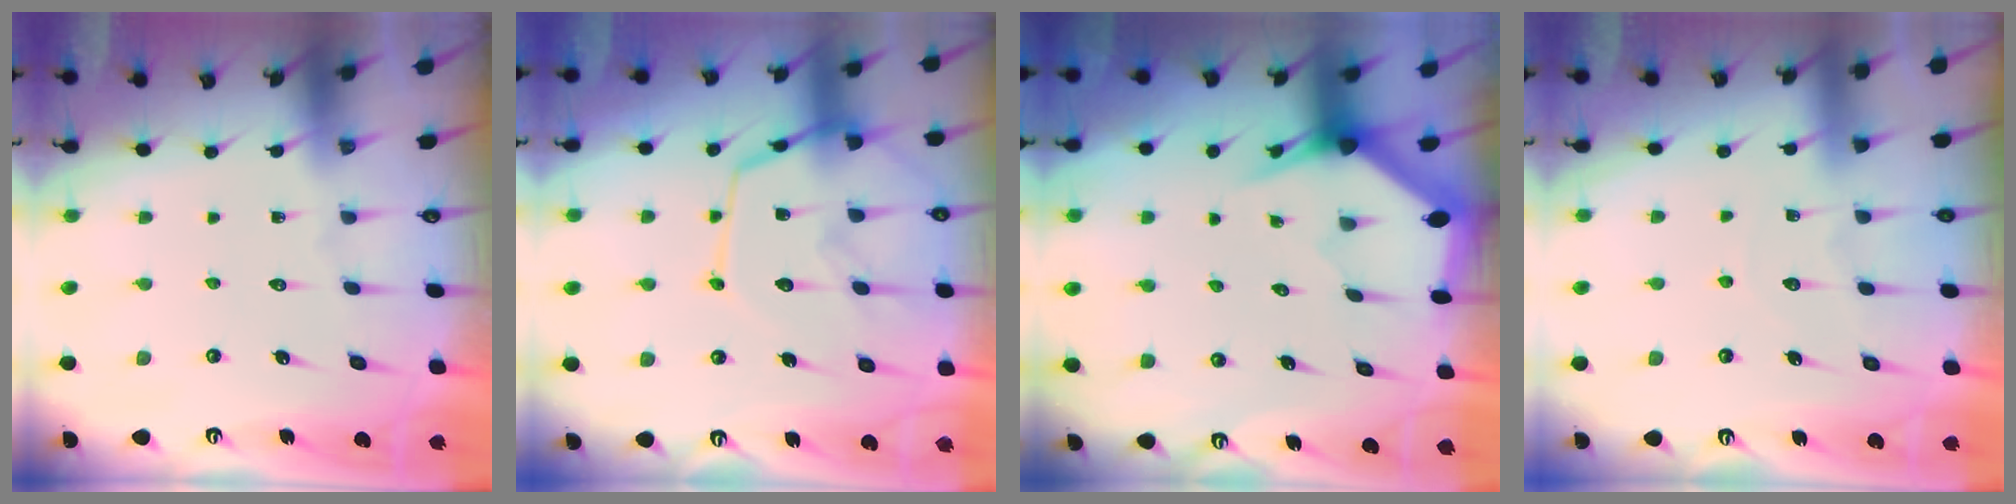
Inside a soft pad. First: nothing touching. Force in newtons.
{"total": 15.2, "press": 15.1, "slide": 1.4}
{"total": 3.0, "press": 3.0, "slide": 0.0}
{"total": 4.6, "press": 4.6, "slide": 0.3}